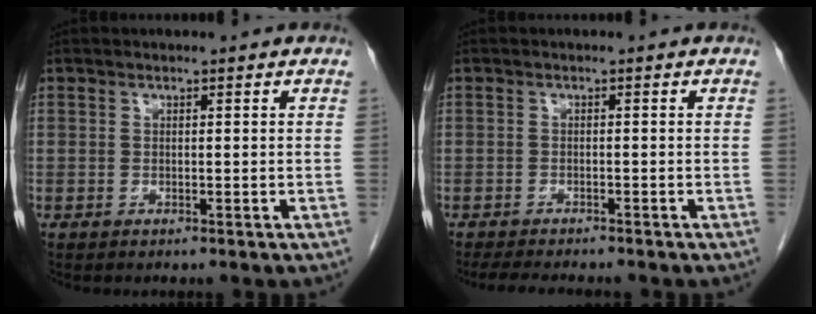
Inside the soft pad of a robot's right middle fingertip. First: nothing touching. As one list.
[{"total": 6.6, "force": [-5.8, 1.1, 2.8], "torque": [-0.039, -0.012, -0.088]}]